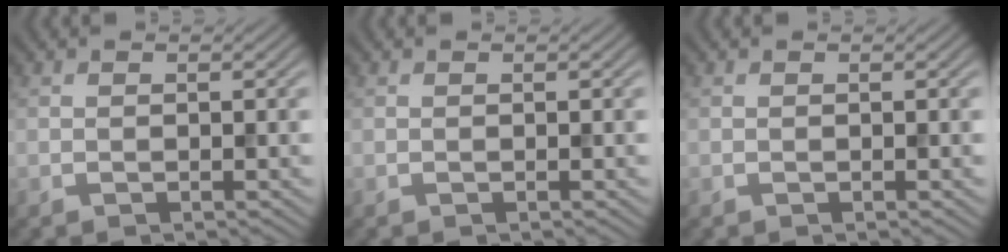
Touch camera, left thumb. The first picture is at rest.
{"total": 0.0}
{"total": 0.0}